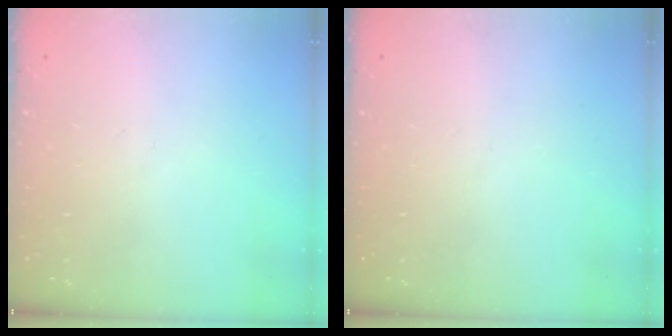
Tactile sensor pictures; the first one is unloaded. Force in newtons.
{"total": 0.0}